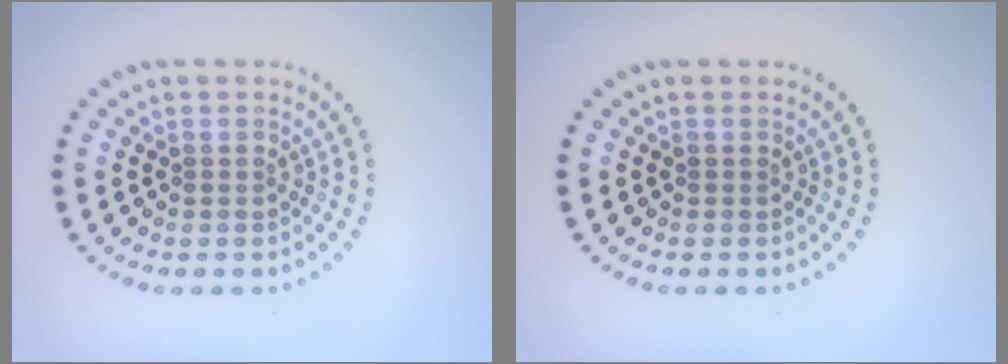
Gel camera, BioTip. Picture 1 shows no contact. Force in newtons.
{"total": 0.0}